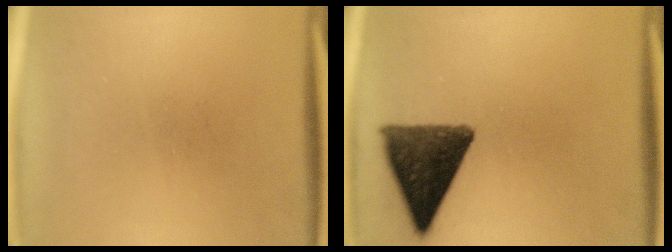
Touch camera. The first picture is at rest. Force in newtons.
{"total": 12.1}